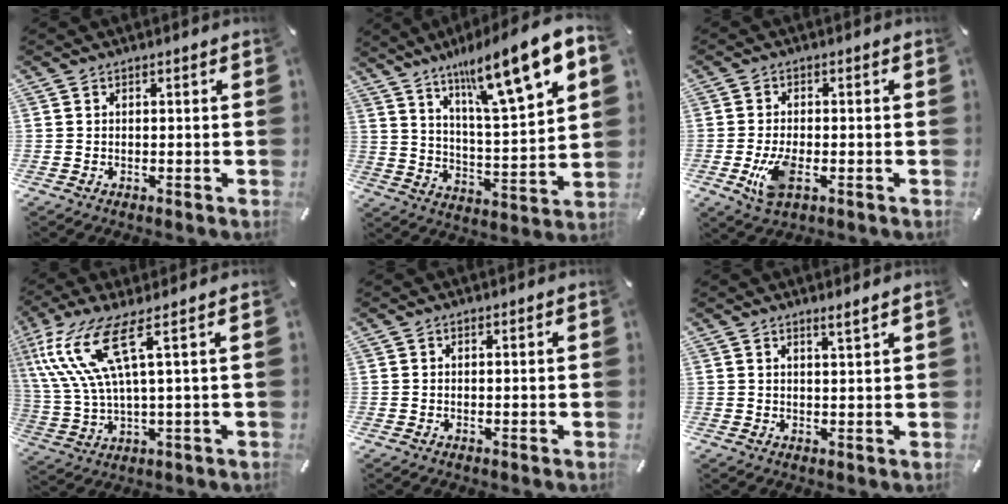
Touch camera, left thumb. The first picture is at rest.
{"total": 15.9, "force": [10.9, 3.6, 11.0], "torque": [-0.178, -0.070, 0.172]}
{"total": 6.4, "force": [-1.9, 3.0, 5.3], "torque": [-0.125, -0.008, -0.035]}
{"total": 14.3, "force": [5.2, 4.1, 12.7], "torque": [-0.287, -0.012, 0.085]}
{"total": 0.0}
{"total": 2.3, "force": [1.9, -0.2, 1.1], "torque": [-0.025, -0.009, 0.035]}